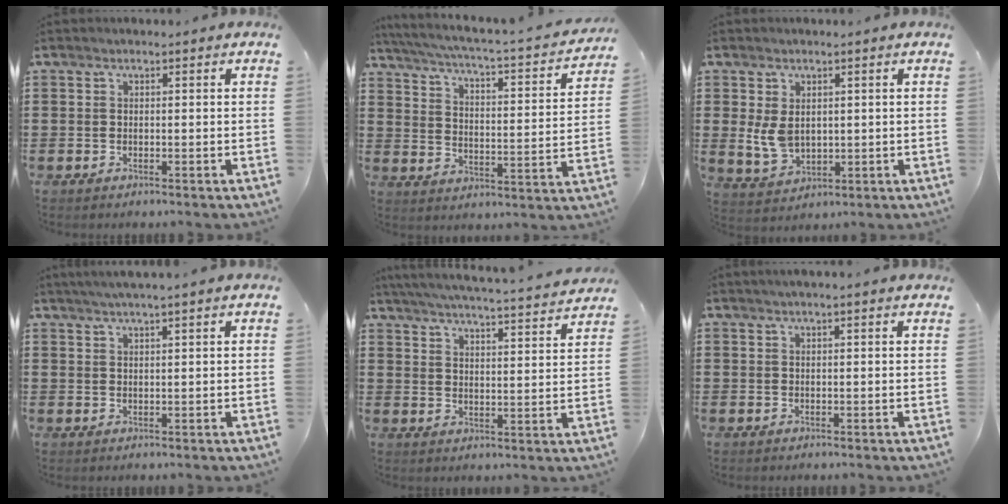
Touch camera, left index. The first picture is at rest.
{"total": 2.9, "force": [2.2, -0.4, 1.8], "torque": [-0.052, -0.035, 0.025]}
{"total": 4.7, "force": [0.8, 3.4, 3.2], "torque": [-0.082, 0.004, 0.011]}
{"total": 2.0, "force": [1.7, -0.4, 1.0], "torque": [-0.021, 0.002, 0.032]}
{"total": 4.8, "force": [4.7, -0.5, 1.2], "torque": [-0.046, -0.040, 0.077]}
{"total": 1.1, "force": [0.7, -0.1, 0.8], "torque": [-0.014, 0.000, 0.013]}